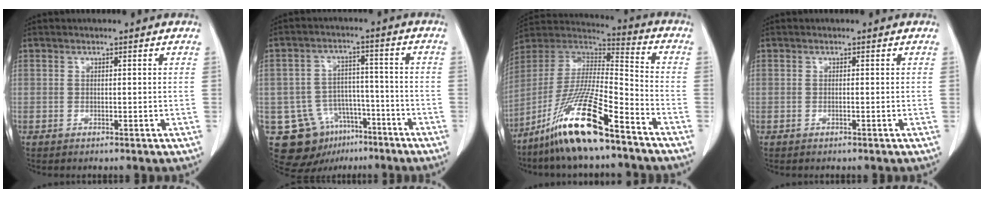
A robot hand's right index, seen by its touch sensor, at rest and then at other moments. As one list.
[{"total": 11.2, "force": [-6.2, 8.4, 4.0], "torque": [-0.070, 0.023, -0.089]}, {"total": 17.8, "force": [-12.0, 1.7, 13.1], "torque": [-0.282, -0.026, -0.226]}, {"total": 0.0}]